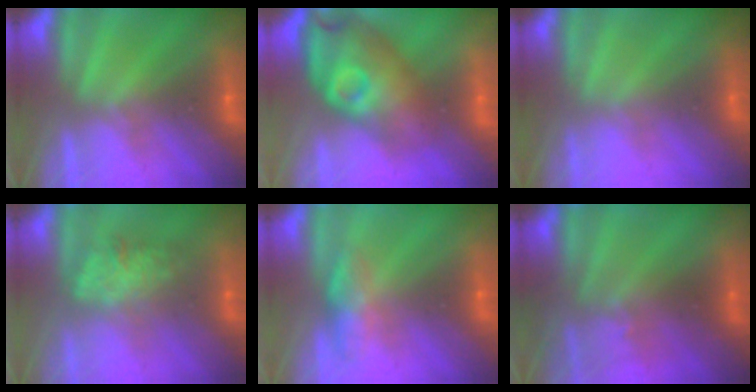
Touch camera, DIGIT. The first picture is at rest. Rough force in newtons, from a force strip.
{"total": 4.5}
{"total": 2.4}
{"total": 2.7}
{"total": 2.8}
{"total": 2.9}